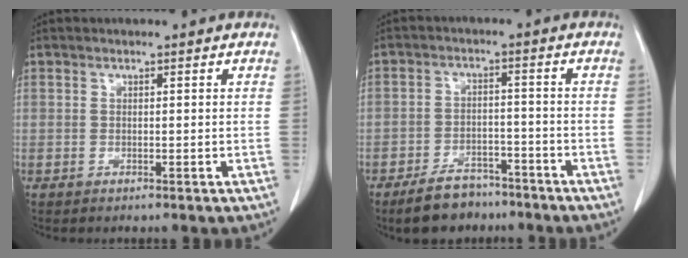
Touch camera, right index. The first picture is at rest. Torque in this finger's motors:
{"motor_torque": [-0.03, -0.02, -0.06, -0.06]}